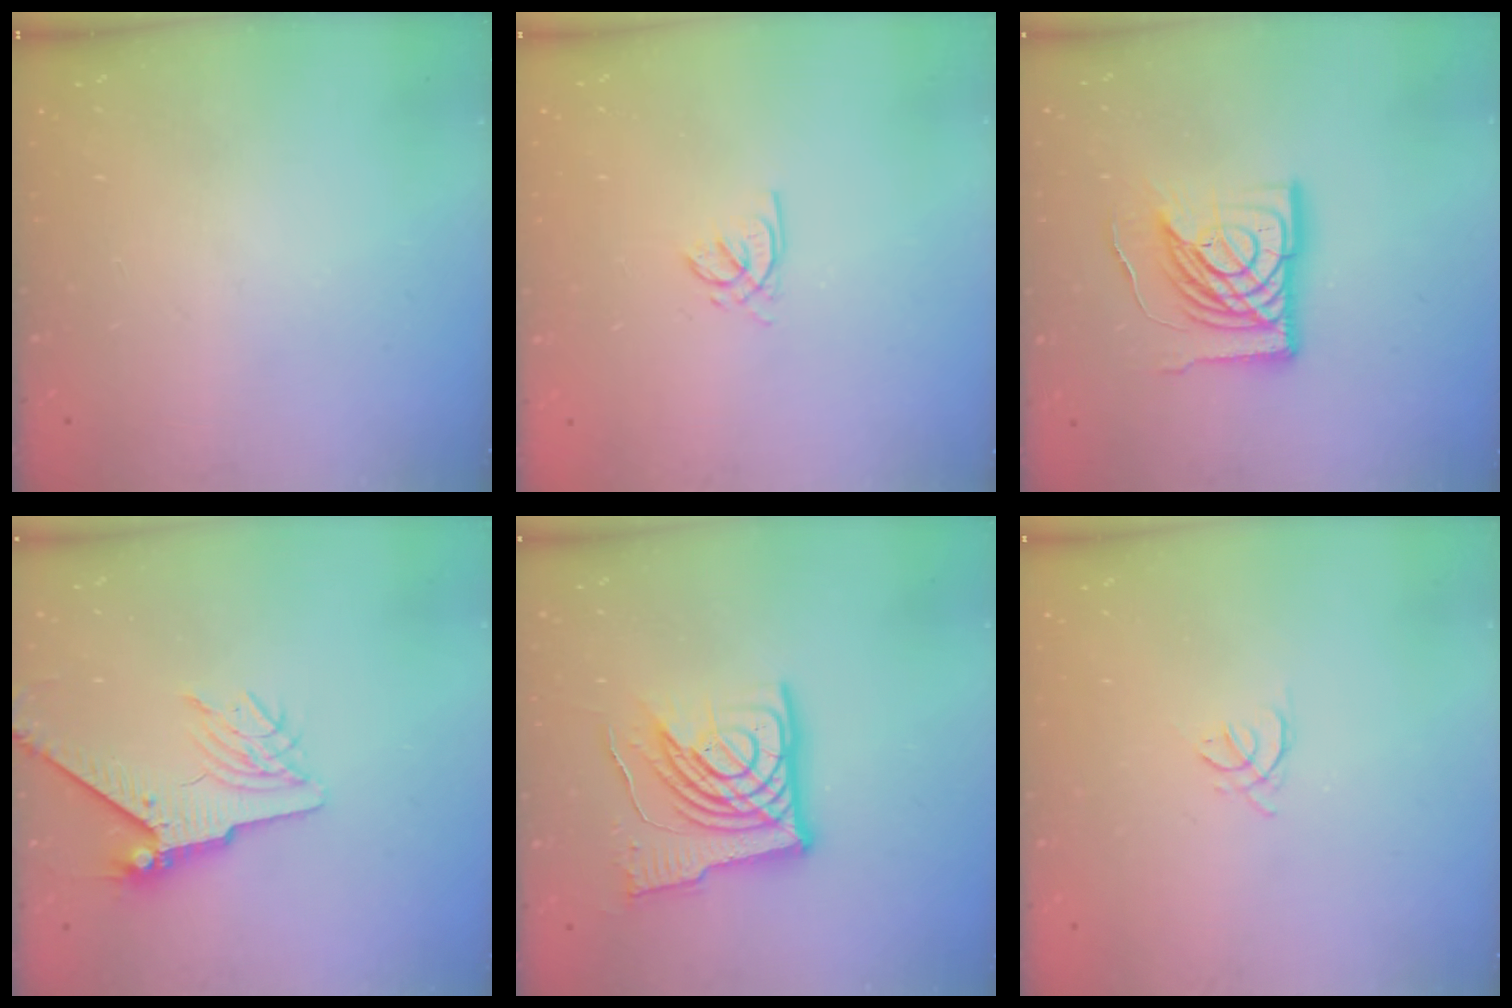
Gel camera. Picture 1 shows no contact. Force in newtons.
{"total": 1.5, "press": 1.5, "slide": 0.2}
{"total": 17.5, "press": 17.4, "slide": 2.2}
{"total": 7.3, "press": 7.2, "slide": 1.1}
{"total": 17.1, "press": 16.9, "slide": 2.3}
{"total": 1.5, "press": 1.4, "slide": 0.6}